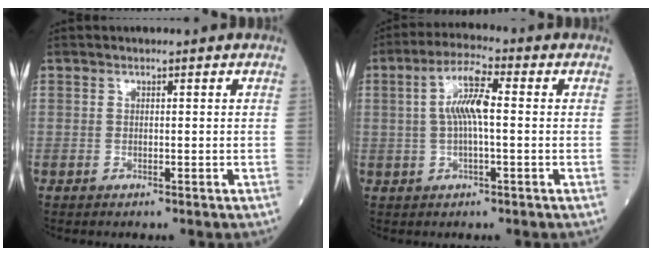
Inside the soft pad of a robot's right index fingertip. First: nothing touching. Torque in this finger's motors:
{"motor_torque": [1.32, 0.15, 0.56, 0.16]}